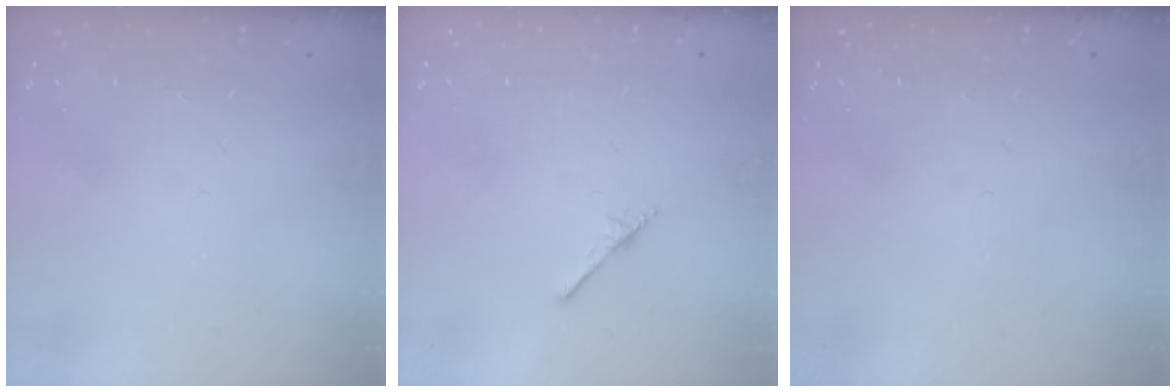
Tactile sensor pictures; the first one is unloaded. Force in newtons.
{"total": 1.7, "press": 1.7, "slide": 0.1}
{"total": 0.0}